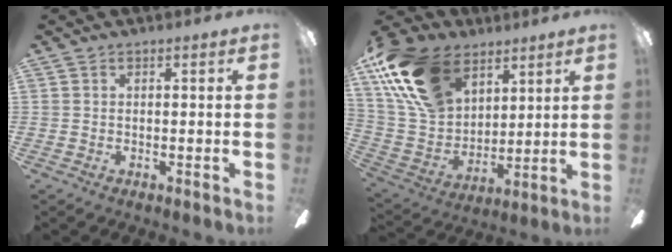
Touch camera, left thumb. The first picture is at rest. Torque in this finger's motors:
{"motor_torque": [0.43, 0.44, 1.52, -1.24, 0.44]}